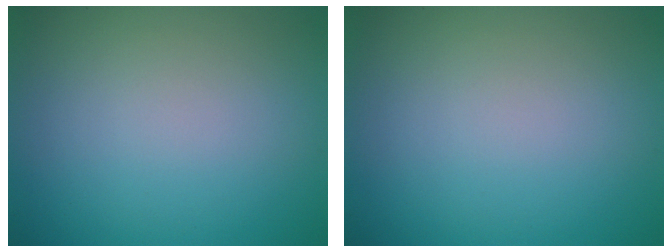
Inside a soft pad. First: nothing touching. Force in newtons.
{"total": 0.0}